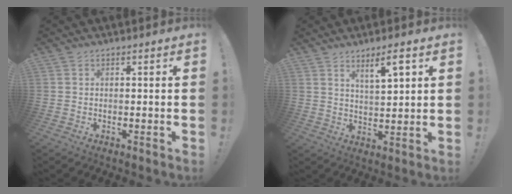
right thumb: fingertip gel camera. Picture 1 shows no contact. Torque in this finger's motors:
{"motor_torque": [0.04, 0.32, 0.04, 0.26, 0.19]}